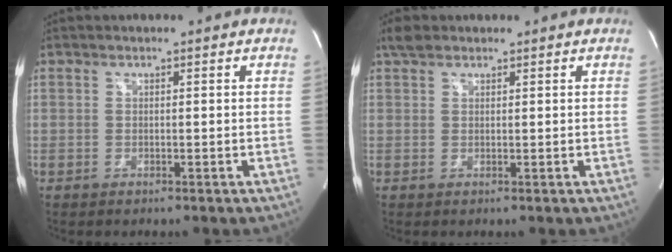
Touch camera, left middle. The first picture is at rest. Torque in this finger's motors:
{"motor_torque": [0.13, -0.03, 0.00, 0.02]}